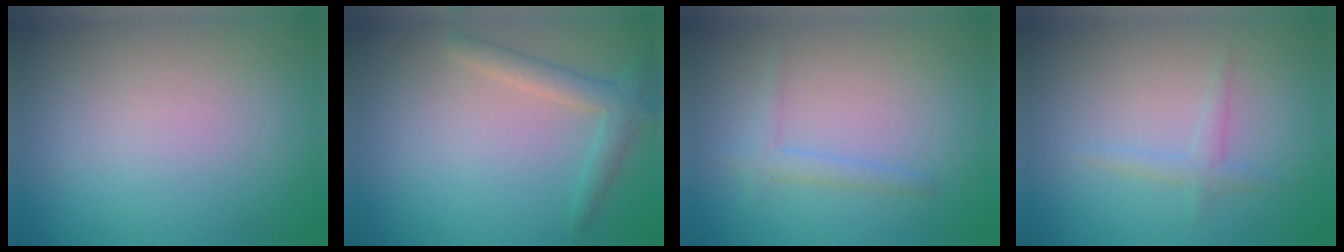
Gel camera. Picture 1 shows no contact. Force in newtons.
{"total": 2.3, "press": 2.3, "slide": 0.2}
{"total": 1.5, "press": 1.5, "slide": 0.1}
{"total": 1.3, "press": 1.3, "slide": 0.1}